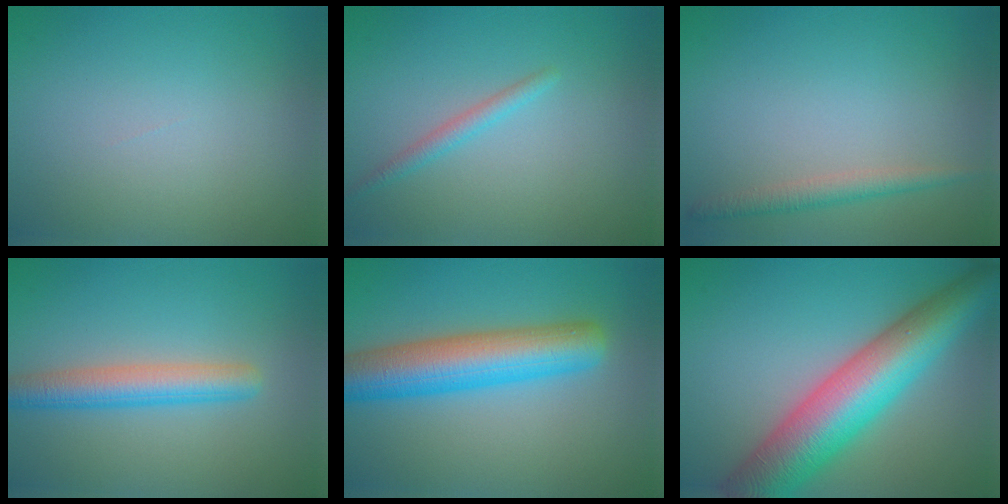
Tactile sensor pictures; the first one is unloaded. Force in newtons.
{"total": 1.4, "press": 1.4, "slide": 0.1}
{"total": 1.9, "press": 1.9, "slide": 0.0}
{"total": 4.1, "press": 4.1, "slide": 0.1}
{"total": 7.9, "press": 7.9, "slide": 0.3}
{"total": 11.0, "press": 11.0, "slide": 0.3}